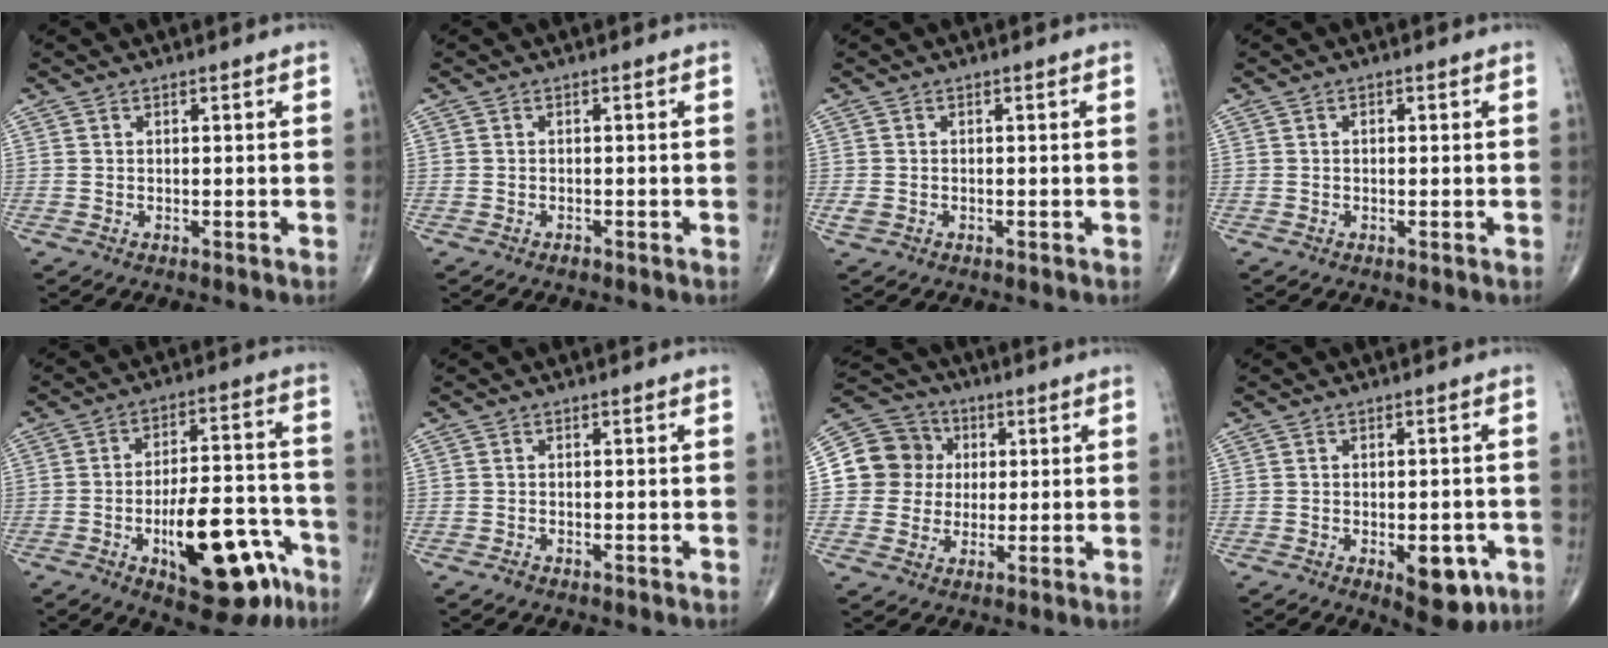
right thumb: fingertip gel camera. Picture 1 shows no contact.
{"total": 0.8, "force": [-0.6, 0.4, 0.3], "torque": [-0.004, 0.002, -0.011]}
{"total": 2.9, "force": [-0.4, 1.8, 2.2], "torque": [-0.063, -0.003, 0.000]}
{"total": 0.8, "force": [0.1, 0.5, 0.6], "torque": [-0.004, 0.003, -0.001]}
{"total": 19.3, "force": [-8.6, 8.0, 15.3], "torque": [-0.201, 0.053, -0.115]}
{"total": 0.8, "force": [-0.7, 0.3, 0.3], "torque": [-0.010, 0.000, -0.015]}
{"total": 10.6, "force": [1.1, 10.0, 3.2], "torque": [-0.030, 0.014, 0.012]}
{"total": 7.9, "force": [-3.0, 3.7, 6.3], "torque": [-0.065, 0.002, -0.030]}